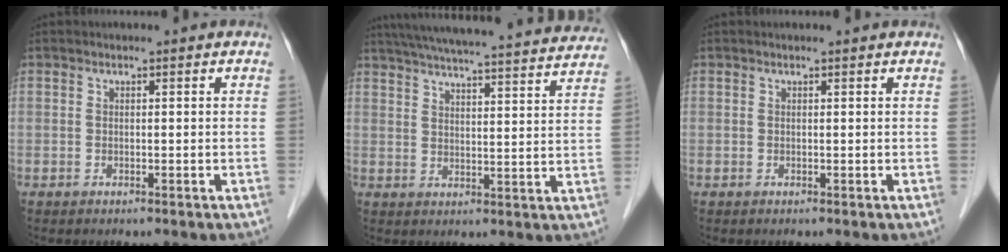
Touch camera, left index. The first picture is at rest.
{"total": 29.8, "force": [27.4, 2.4, 11.3], "torque": [-0.189, -0.022, 0.345]}
{"total": 1.1, "force": [1.1, 0.1, 0.3], "torque": [-0.012, 0.009, 0.011]}